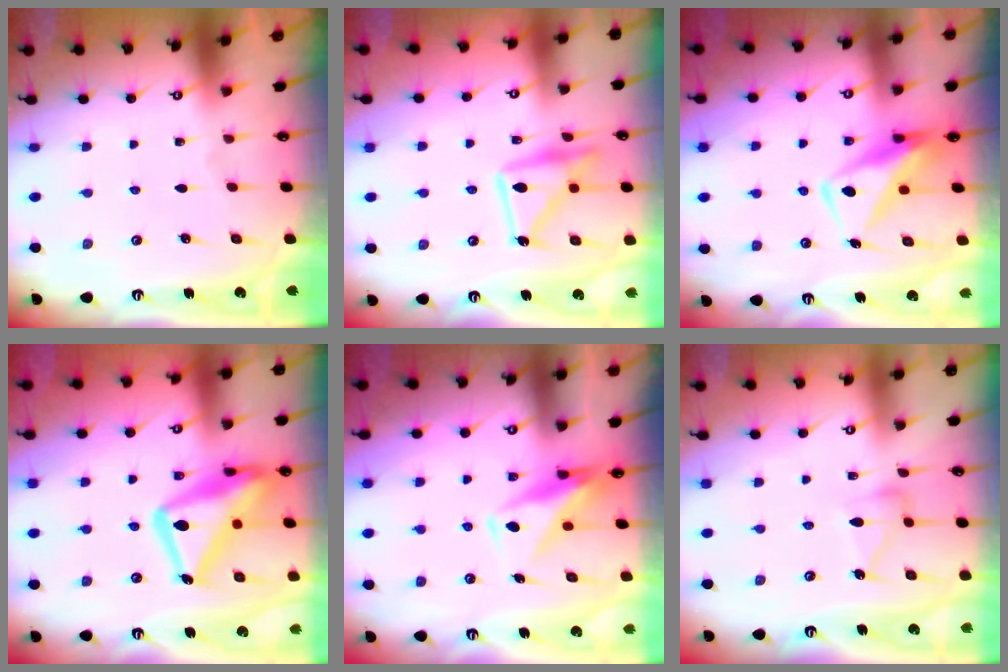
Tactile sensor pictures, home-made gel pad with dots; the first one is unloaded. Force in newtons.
{"total": 14.1, "press": 14.1, "slide": 0.9}
{"total": 8.9, "press": 8.9, "slide": 0.9}
{"total": 21.7, "press": 21.6, "slide": 2.0}
{"total": 10.2, "press": 10.2, "slide": 0.8}
{"total": 9.5, "press": 9.5, "slide": 0.5}